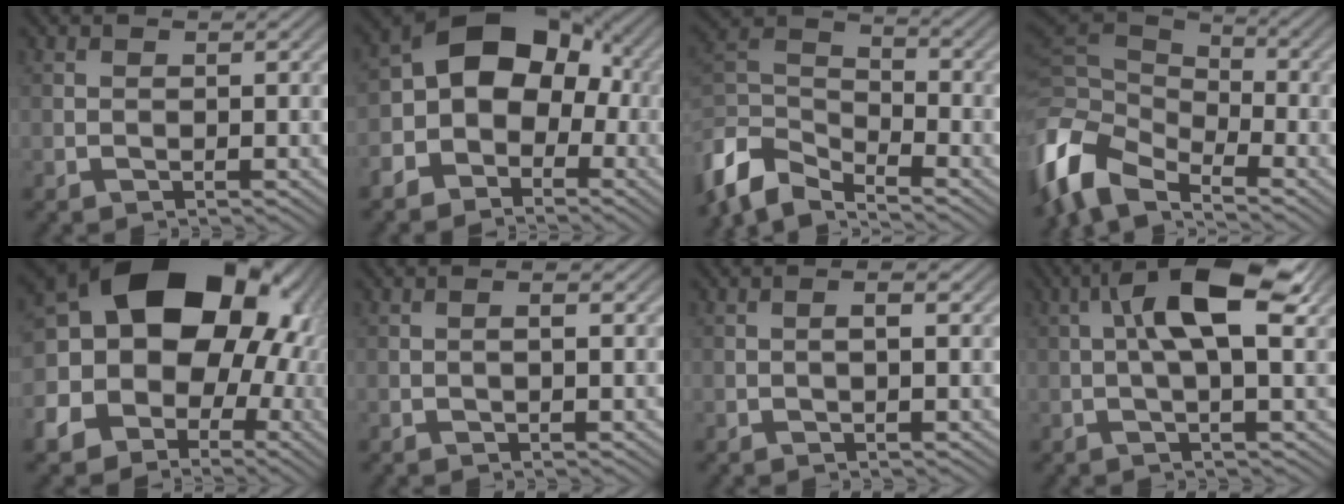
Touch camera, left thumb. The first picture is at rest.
{"total": 10.6, "force": [-2.3, 7.7, 6.9], "torque": [-0.112, 0.001, -0.059]}
{"total": 8.1, "force": [-5.9, 3.4, 4.4], "torque": [-0.097, -0.008, -0.135]}
{"total": 11.2, "force": [-6.2, 6.1, 7.2], "torque": [-0.182, -0.012, -0.123]}
{"total": 22.7, "force": [1.4, 18.9, 12.4], "torque": [-0.236, -0.003, -0.014]}
{"total": 1.0, "force": [0.1, 0.1, 1.0], "torque": [-0.016, 0.000, 0.001]}
{"total": 1.4, "force": [0.2, 0.2, 1.4], "torque": [-0.019, -0.002, 0.004]}
{"total": 9.9, "force": [2.3, 3.0, 9.1], "torque": [-0.160, 0.021, 0.031]}